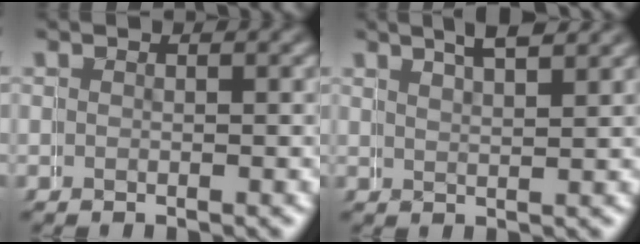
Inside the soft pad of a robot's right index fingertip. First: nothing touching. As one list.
[{"total": 3.1, "force": [2.8, -0.8, 0.9], "torque": [-0.005, 0.011, 0.049]}]